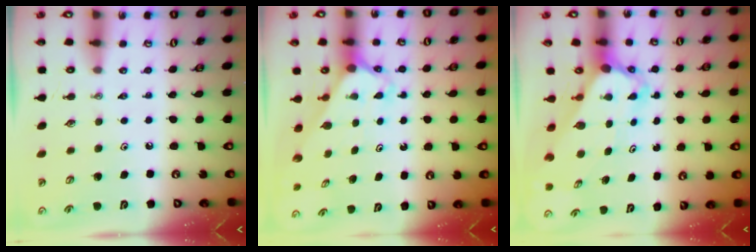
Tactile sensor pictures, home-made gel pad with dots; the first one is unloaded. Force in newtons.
{"total": 2.3, "press": 2.3, "slide": 0.2}
{"total": 4.1, "press": 4.1, "slide": 0.3}